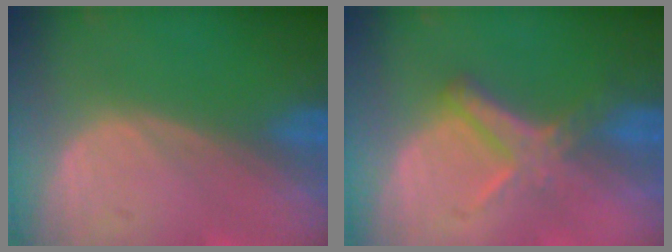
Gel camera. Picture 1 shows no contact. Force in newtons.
{"total": 5.6, "press": 5.2, "slide": 2.2}